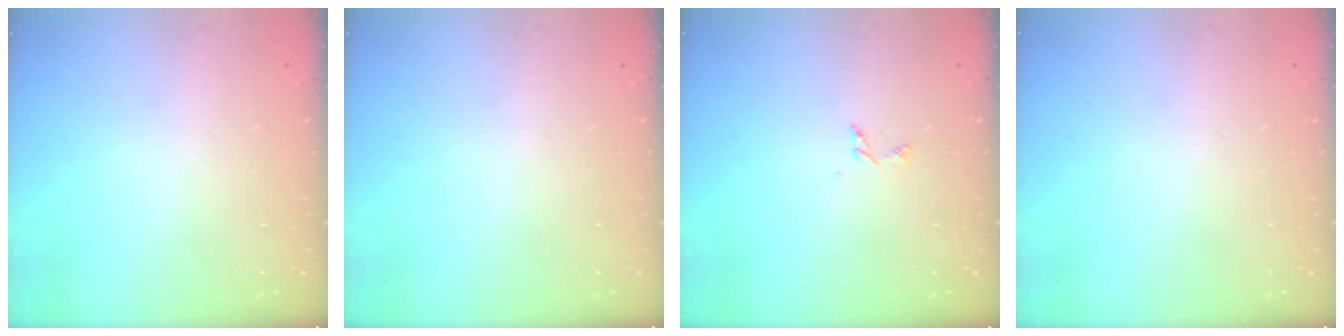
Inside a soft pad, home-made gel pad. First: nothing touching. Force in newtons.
{"total": 0.0}
{"total": 2.8, "press": 2.8, "slide": 0.3}
{"total": 0.0}